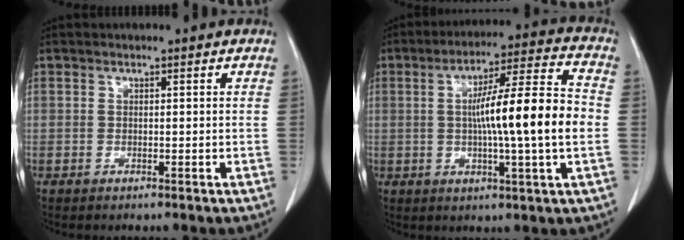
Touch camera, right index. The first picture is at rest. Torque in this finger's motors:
{"motor_torque": [1.38, -0.69, 0.69, 0.20]}